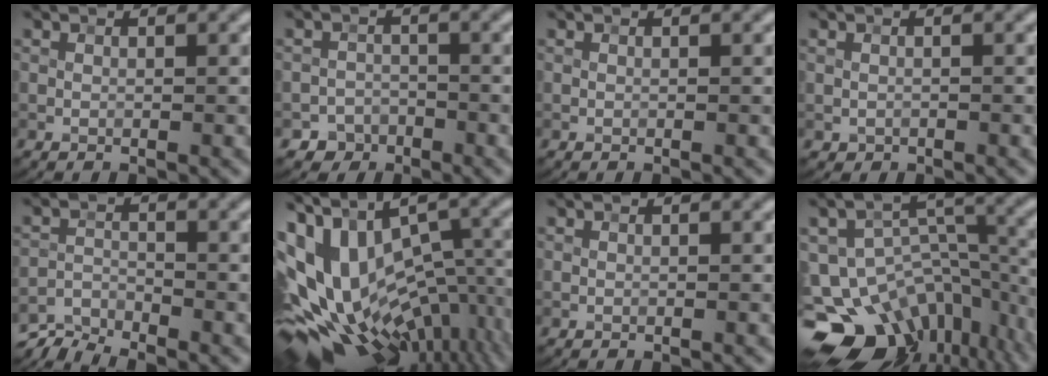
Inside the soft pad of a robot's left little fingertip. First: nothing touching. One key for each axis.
{"total": 2.8, "fx": -2.0, "fy": 1.9, "fz": 0.0, "tx": 0.017, "ty": 0.002, "tz": -0.035}
{"total": 0.0}
{"total": 0.5, "fx": -0.2, "fy": 0.5, "fz": 0.2, "tx": -0.003, "ty": -0.004, "tz": -0.003}
{"total": 4.6, "fx": -4.3, "fy": 1.0, "fz": 1.2, "tx": -0.020, "ty": -0.011, "tz": -0.087}
{"total": 17.7, "fx": -1.0, "fy": 9.9, "fz": 14.7, "tx": -0.230, "ty": -0.004, "tz": 0.019}
{"total": 0.0}
{"total": 15.6, "fx": -10.0, "fy": 10.1, "fz": 6.4, "tx": -0.125, "ty": -0.008, "tz": -0.129}